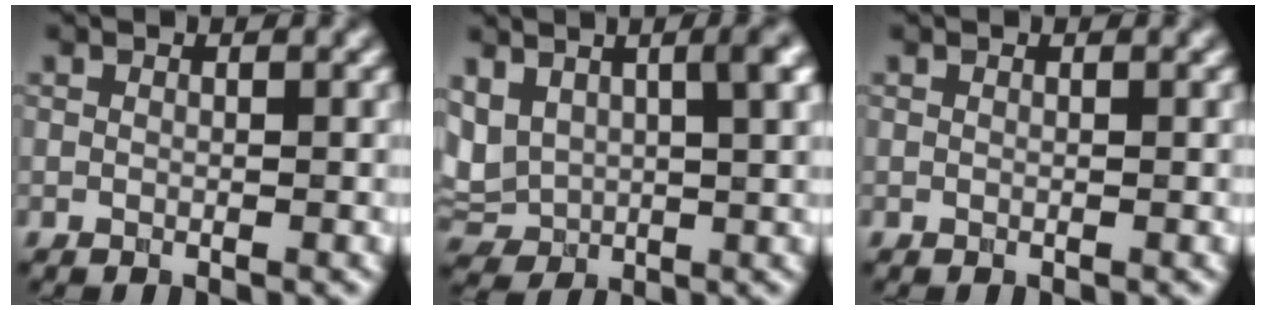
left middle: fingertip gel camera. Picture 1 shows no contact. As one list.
[{"total": 6.5, "force": [2.6, 3.3, 5.0], "torque": [-0.121, 0.010, 0.065]}, {"total": 0.0}]